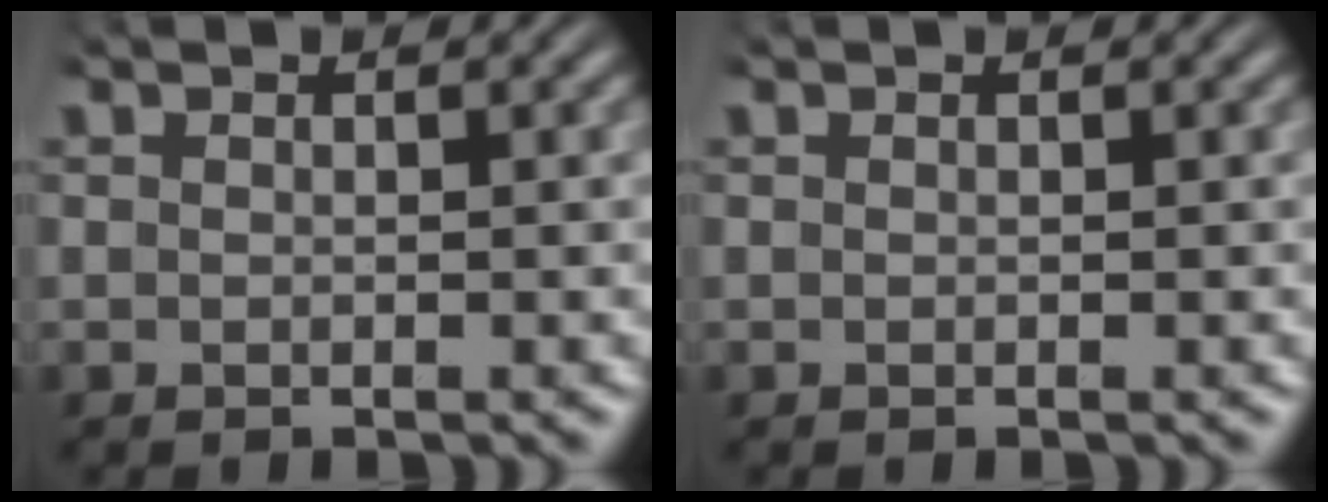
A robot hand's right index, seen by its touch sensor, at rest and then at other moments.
{"total": 0.0}